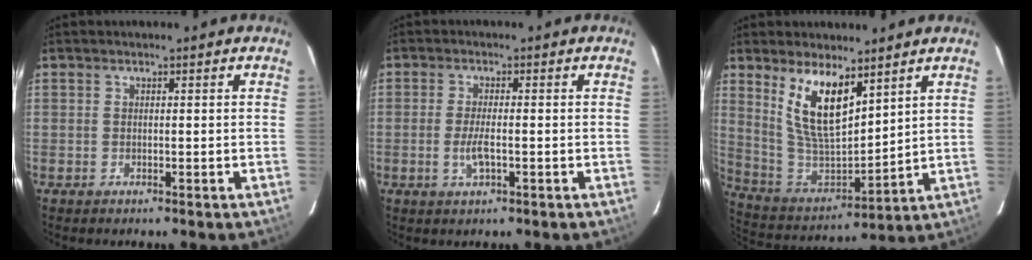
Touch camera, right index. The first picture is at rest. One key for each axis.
{"total": 4.0, "fx": -1.2, "fy": 1.2, "fz": 3.6, "tx": -0.075, "ty": -0.005, "tz": -0.023}
{"total": 13.5, "fx": 7.6, "fy": 5.1, "fz": 9.9, "tx": -0.192, "ty": -0.007, "tz": 0.163}